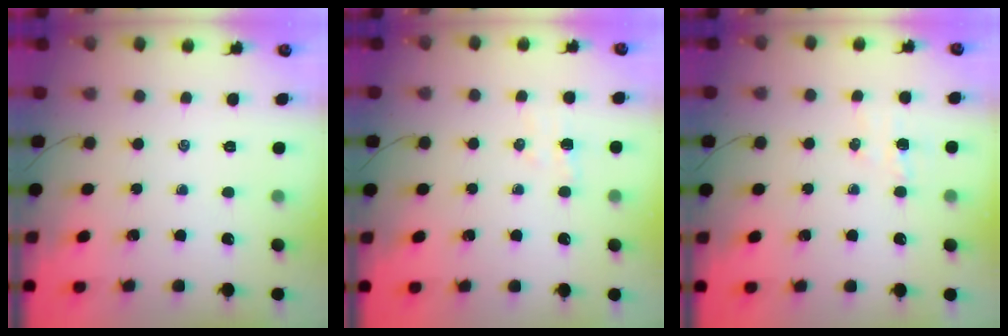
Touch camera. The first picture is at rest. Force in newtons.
{"total": 3.0, "press": 2.9, "slide": 0.7}
{"total": 4.3, "press": 4.2, "slide": 1.0}